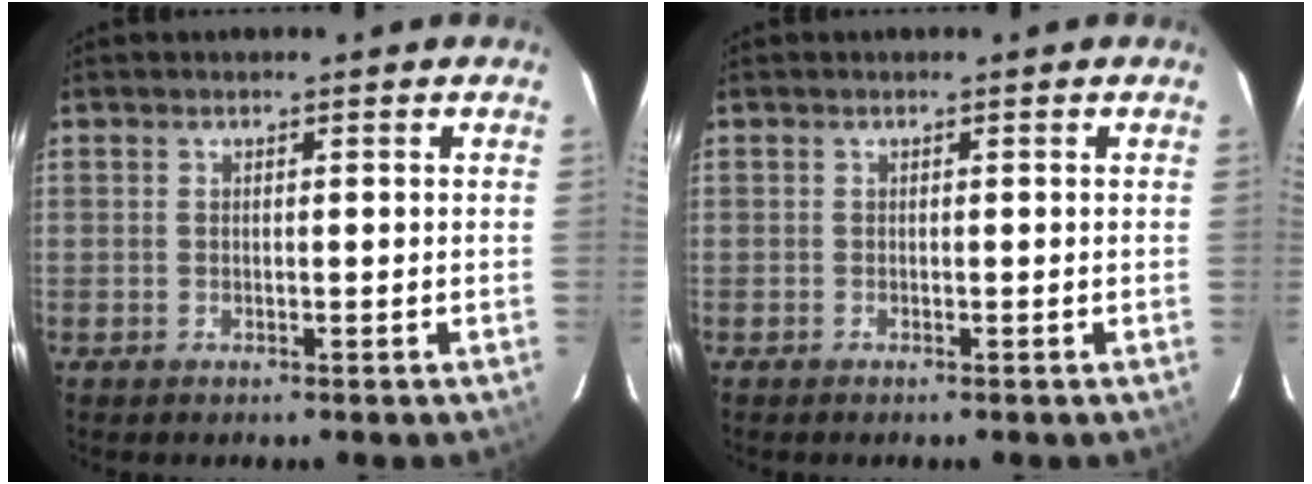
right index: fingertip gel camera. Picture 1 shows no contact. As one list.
[{"total": 0.0}]